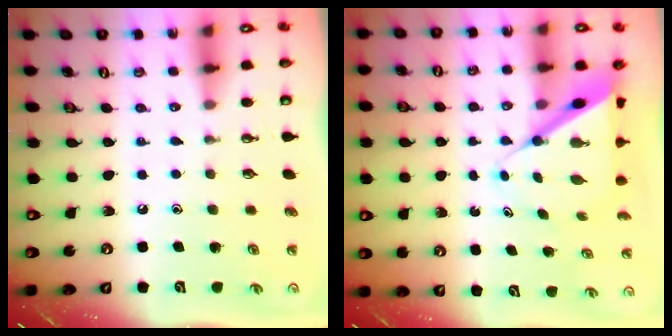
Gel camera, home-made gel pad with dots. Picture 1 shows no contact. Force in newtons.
{"total": 9.0, "press": 9.0, "slide": 0.7}